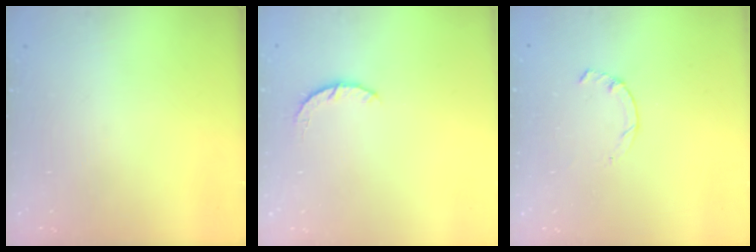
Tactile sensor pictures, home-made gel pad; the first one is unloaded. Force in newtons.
{"total": 3.1, "press": 3.1, "slide": 0.5}
{"total": 1.7, "press": 1.6, "slide": 0.4}